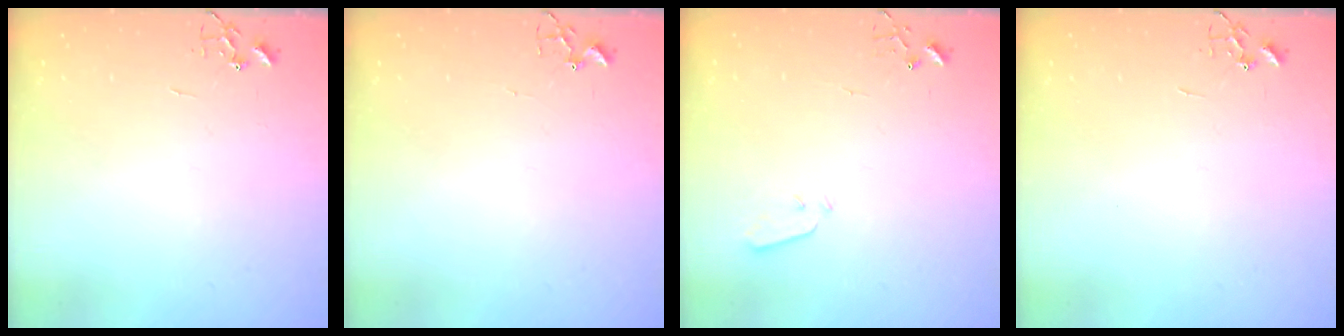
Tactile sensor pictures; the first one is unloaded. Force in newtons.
{"total": 1.8, "press": 1.8, "slide": 0.2}
{"total": 3.4, "press": 3.3, "slide": 0.7}
{"total": 0.0}